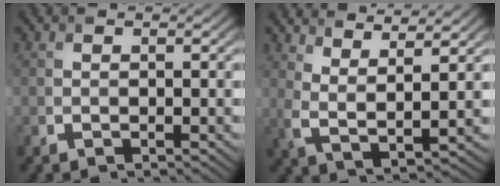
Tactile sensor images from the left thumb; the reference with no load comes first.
{"total": 6.0, "force": [4.5, 1.2, 3.8], "torque": [-0.084, -0.005, 0.088]}